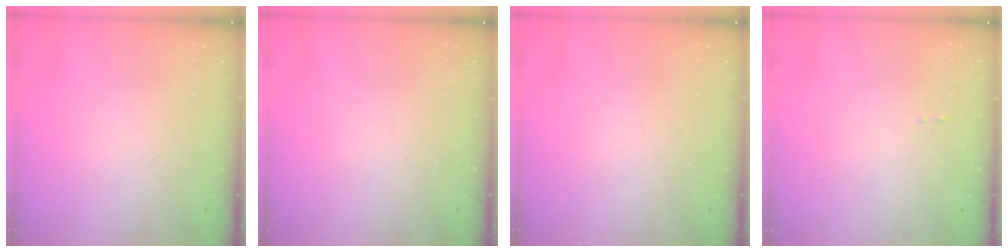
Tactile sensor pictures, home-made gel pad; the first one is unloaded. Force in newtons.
{"total": 0.0}
{"total": 0.0}
{"total": 0.0}